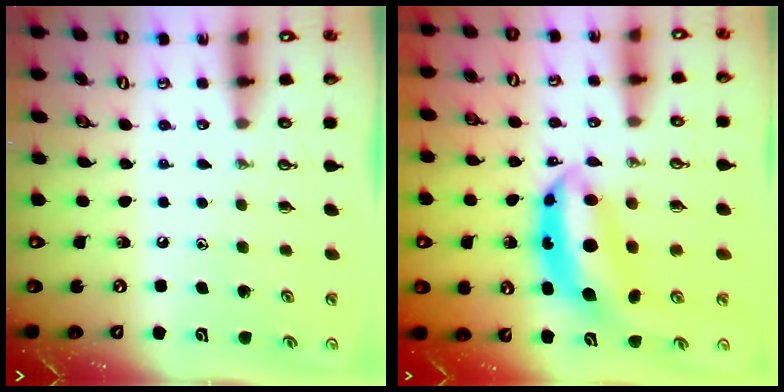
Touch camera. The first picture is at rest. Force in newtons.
{"total": 9.6, "press": 9.5, "slide": 0.8}